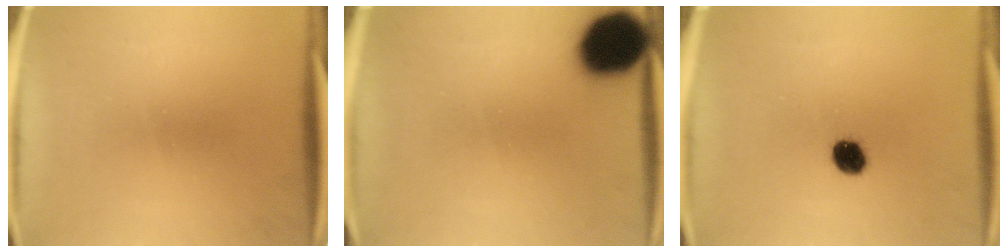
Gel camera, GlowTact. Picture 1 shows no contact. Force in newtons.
{"total": 16.3}
{"total": 5.0}